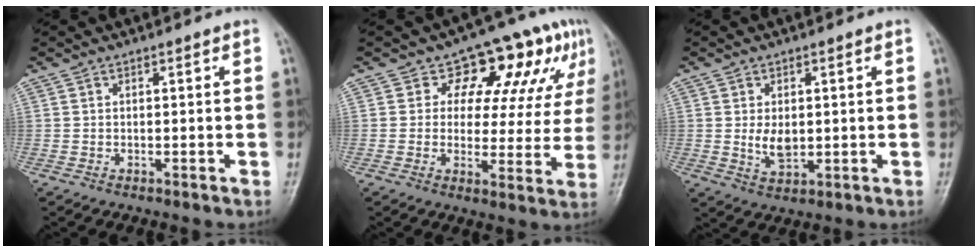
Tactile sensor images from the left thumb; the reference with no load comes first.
{"total": 13.7, "force": [7.4, 7.8, 8.6], "torque": [-0.059, -0.023, 0.088]}
{"total": 4.6, "force": [0.3, 2.8, 3.6], "torque": [-0.054, -0.009, 0.013]}